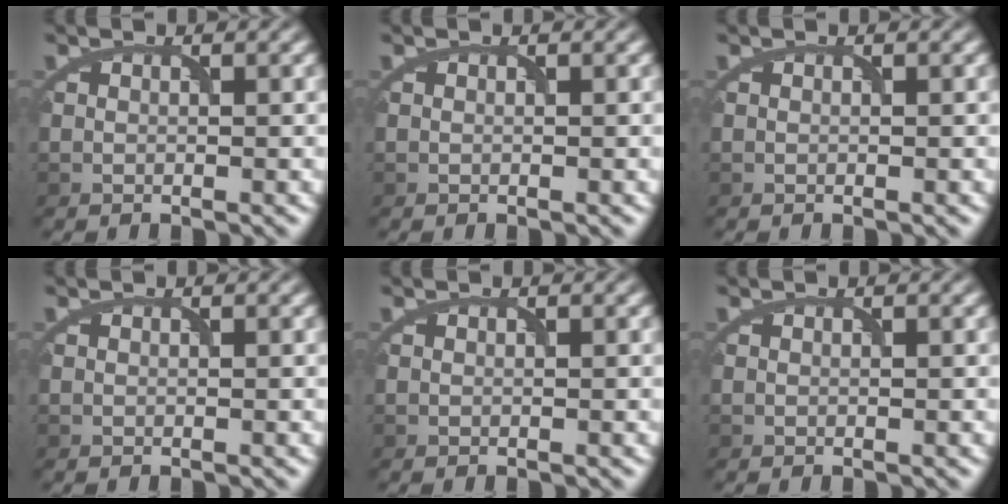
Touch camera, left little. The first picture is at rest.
{"total": 0.0}
{"total": 0.0}
{"total": 0.0}
{"total": 0.0}
{"total": 0.0}